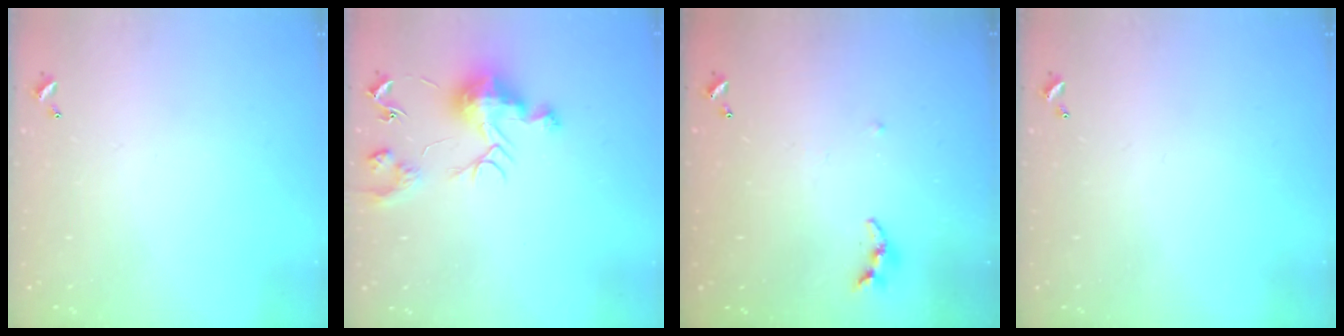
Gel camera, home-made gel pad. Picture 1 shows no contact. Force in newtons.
{"total": 10.0, "press": 10.0, "slide": 0.6}
{"total": 4.3, "press": 4.3, "slide": 0.4}
{"total": 0.0}